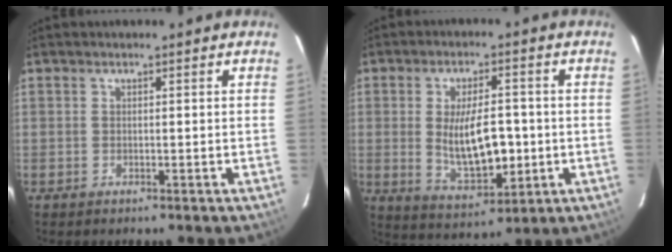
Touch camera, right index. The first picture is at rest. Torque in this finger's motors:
{"motor_torque": [0.46, -0.16, 0.32, 0.15]}